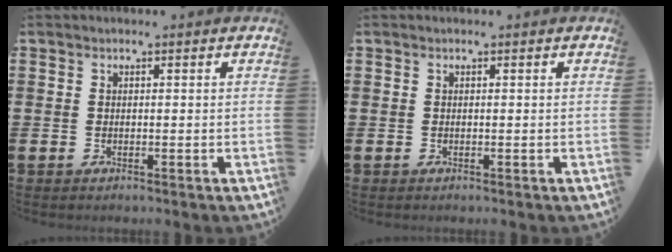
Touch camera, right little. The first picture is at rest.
{"total": 0.0}